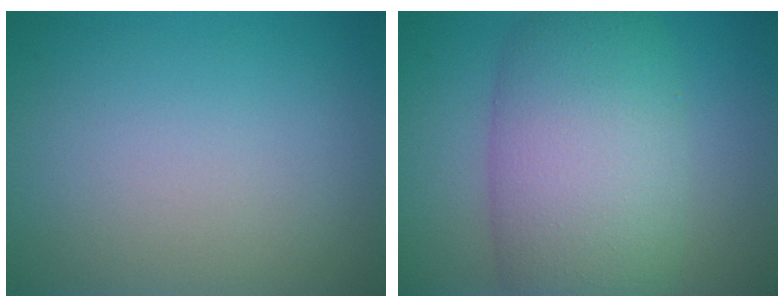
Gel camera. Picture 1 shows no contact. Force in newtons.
{"total": 10.3, "press": 10.3, "slide": 0.5}